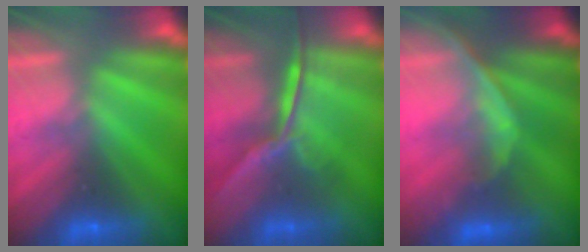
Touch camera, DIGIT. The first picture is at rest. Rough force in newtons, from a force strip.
{"total": 1.6}
{"total": 1.1}